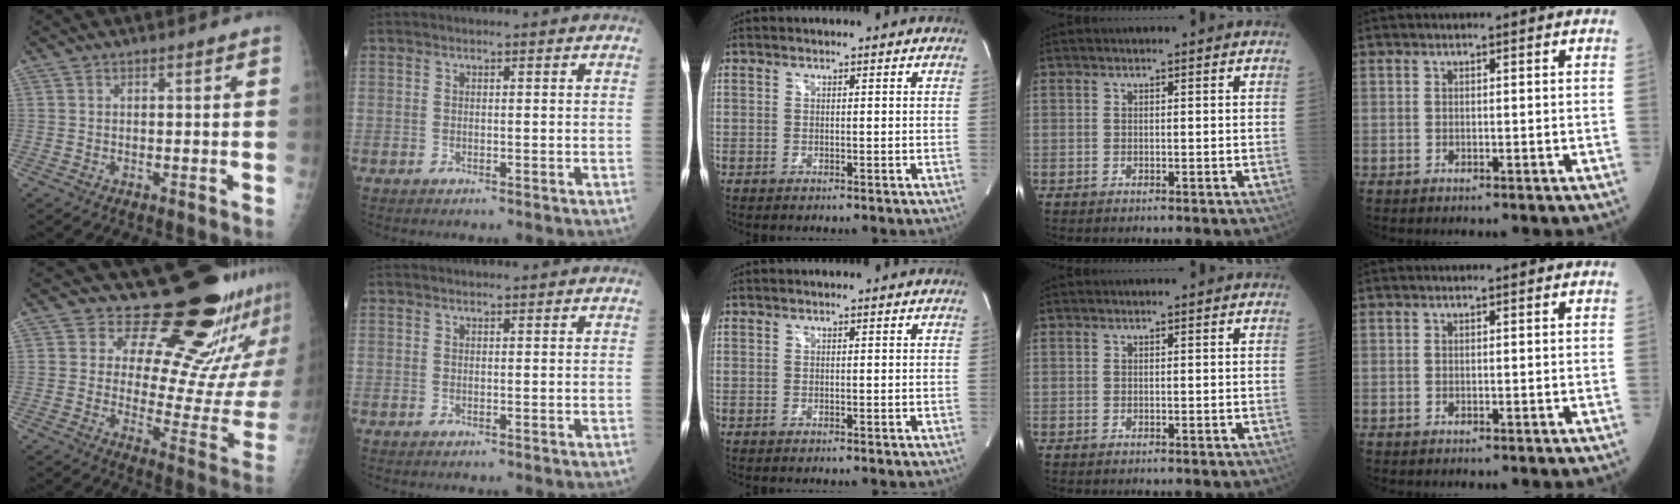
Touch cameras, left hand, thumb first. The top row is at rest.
{"thumb": {"total": 24.3, "force": [19.3, 8.9, 11.7], "torque": [-0.126, -0.146, 0.245]}, "index": {"total": 1.0, "force": [0.9, 0.0, 0.2], "torque": [-0.003, 0.007, 0.016]}}